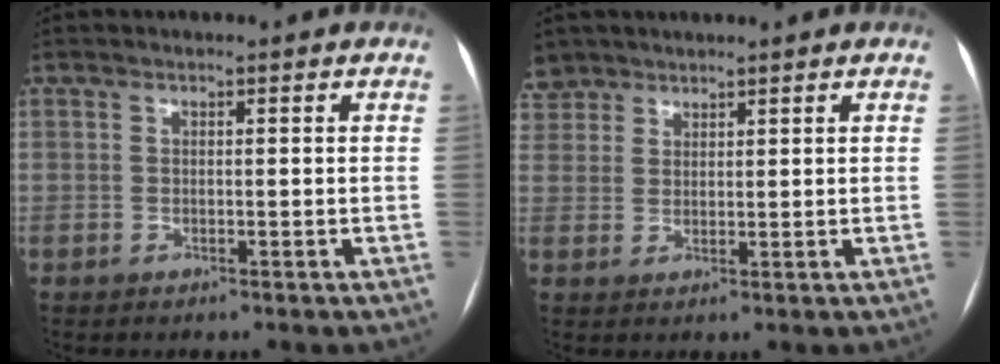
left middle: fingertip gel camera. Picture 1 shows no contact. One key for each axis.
{"total": 5.1, "fx": 3.9, "fy": 3.2, "fz": -0.2, "tx": 0.010, "ty": 0.012, "tz": 0.077}